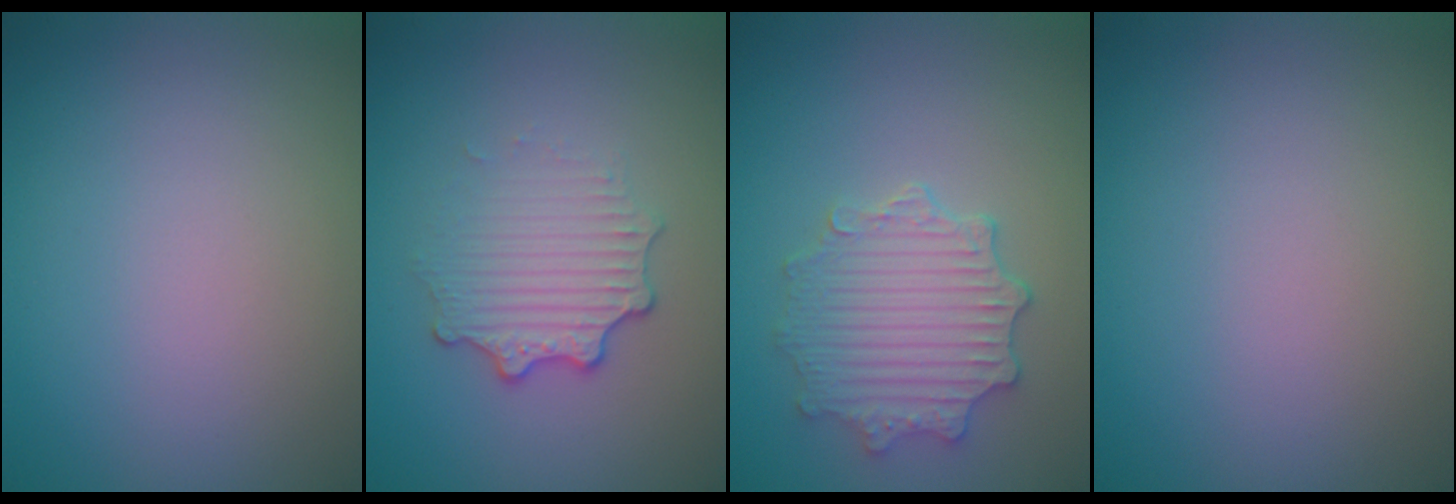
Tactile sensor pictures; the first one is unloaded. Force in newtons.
{"total": 3.3, "press": 2.5, "slide": 2.2}
{"total": 4.5, "press": 3.8, "slide": 2.4}
{"total": 0.0}